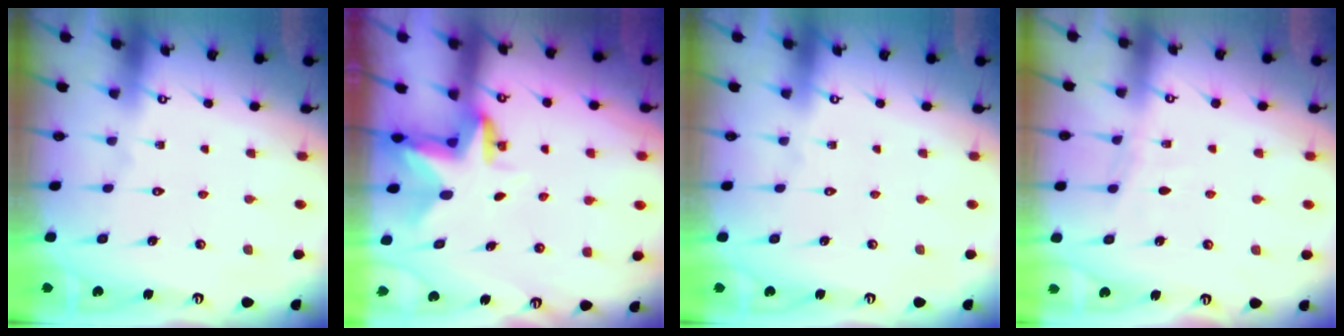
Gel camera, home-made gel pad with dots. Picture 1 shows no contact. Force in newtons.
{"total": 3.2, "press": 3.2, "slide": 0.5}
{"total": 0.0}
{"total": 3.8, "press": 3.7, "slide": 0.5}